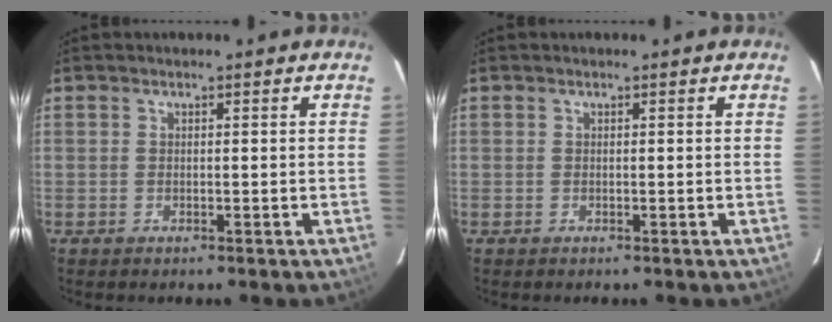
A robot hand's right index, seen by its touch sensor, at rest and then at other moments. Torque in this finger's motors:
{"motor_torque": [-0.01, 0.00, 0.00, 0.01]}